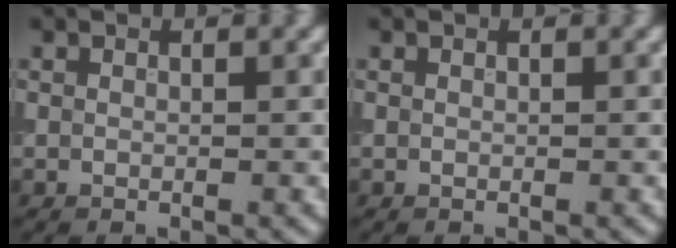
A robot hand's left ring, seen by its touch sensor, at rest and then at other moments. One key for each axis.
{"total": 0.0}